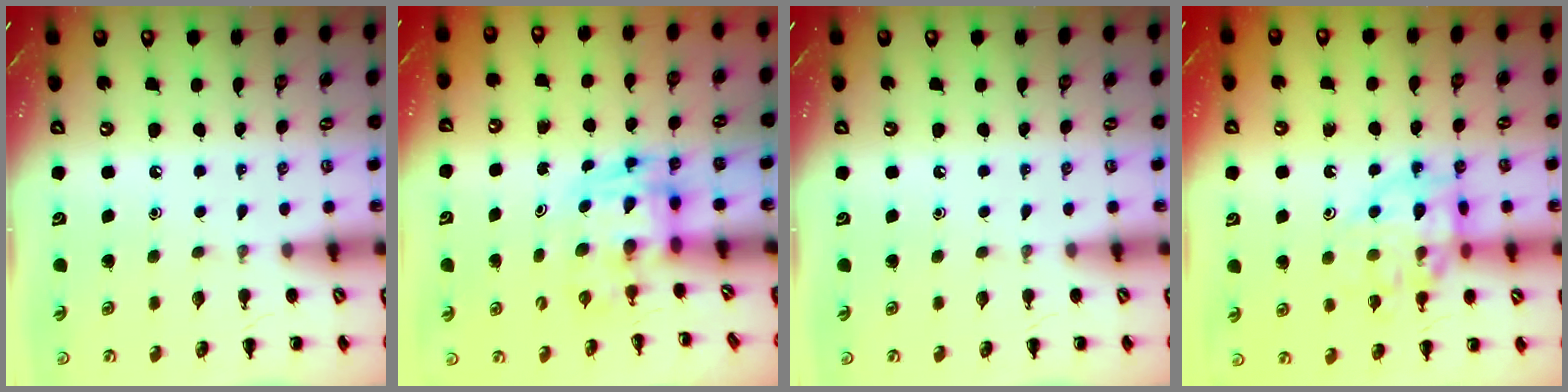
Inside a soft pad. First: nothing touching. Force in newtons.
{"total": 3.6, "press": 3.5, "slide": 0.6}
{"total": 0.0}
{"total": 12.9, "press": 12.8, "slide": 1.6}